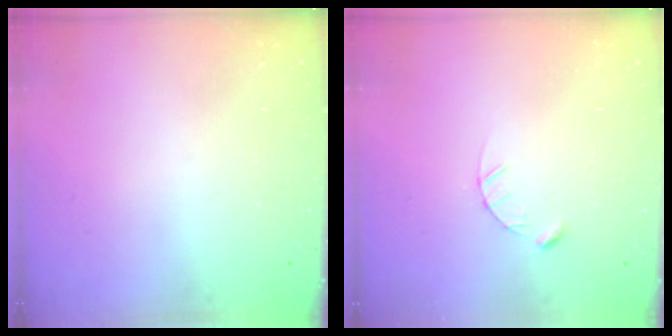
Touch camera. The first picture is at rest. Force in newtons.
{"total": 2.4, "press": 2.4, "slide": 0.3}